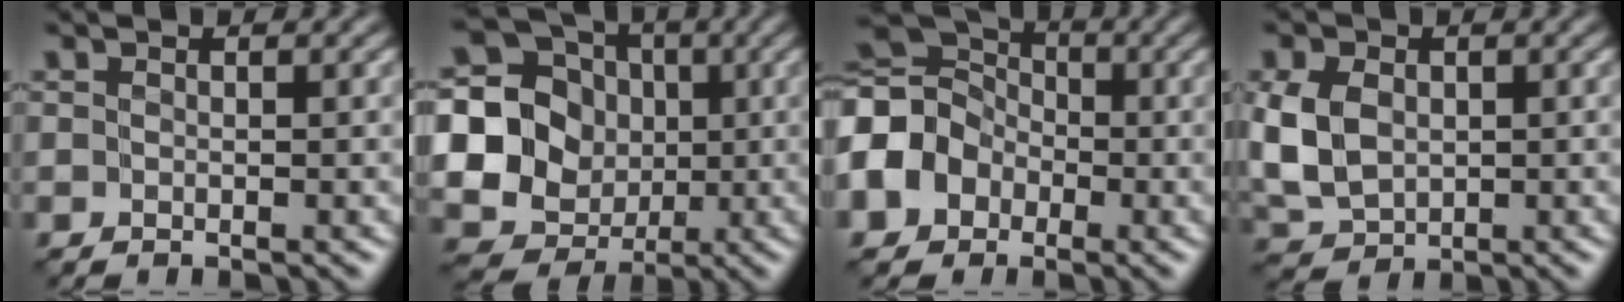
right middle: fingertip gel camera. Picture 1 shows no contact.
{"total": 16.6, "force": [0.9, 15.9, 4.7], "torque": [-0.128, 0.009, -0.004]}
{"total": 8.0, "force": [-1.5, 6.8, 4.0], "torque": [-0.087, 0.007, -0.048]}
{"total": 5.7, "force": [0.5, 4.4, 3.6], "torque": [-0.103, -0.001, 0.016]}